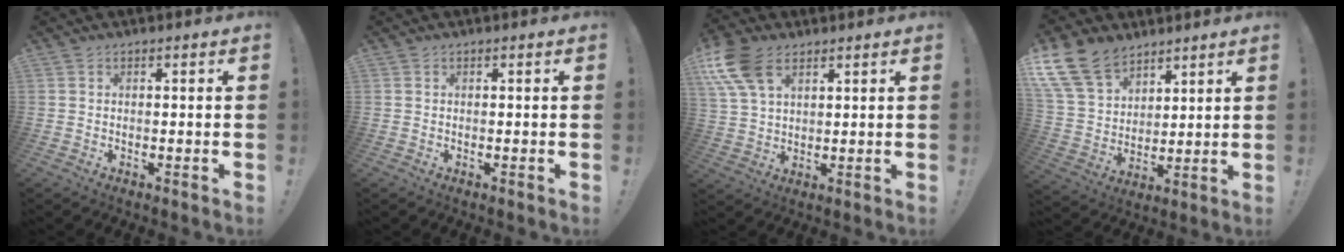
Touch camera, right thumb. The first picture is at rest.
{"total": 0.0}
{"total": 12.1, "force": [6.0, 7.0, 7.9], "torque": [-0.156, -0.014, 0.117]}
{"total": 16.3, "force": [11.2, 9.6, 6.9], "torque": [-0.135, -0.066, 0.218]}